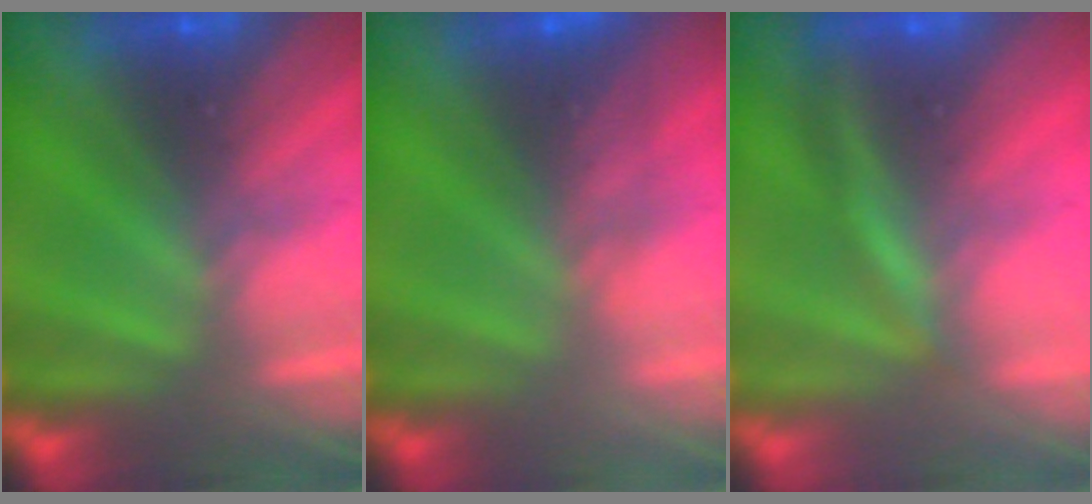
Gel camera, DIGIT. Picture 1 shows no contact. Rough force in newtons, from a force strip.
{"total": 4.7}
{"total": 3.9}